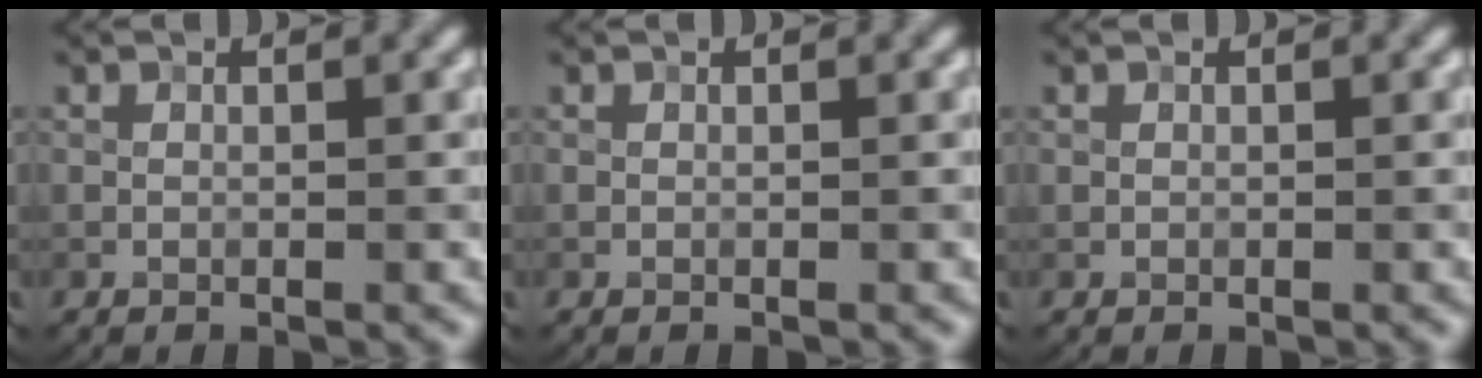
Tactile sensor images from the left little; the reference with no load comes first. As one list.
[{"total": 0.0}, {"total": 0.0}]